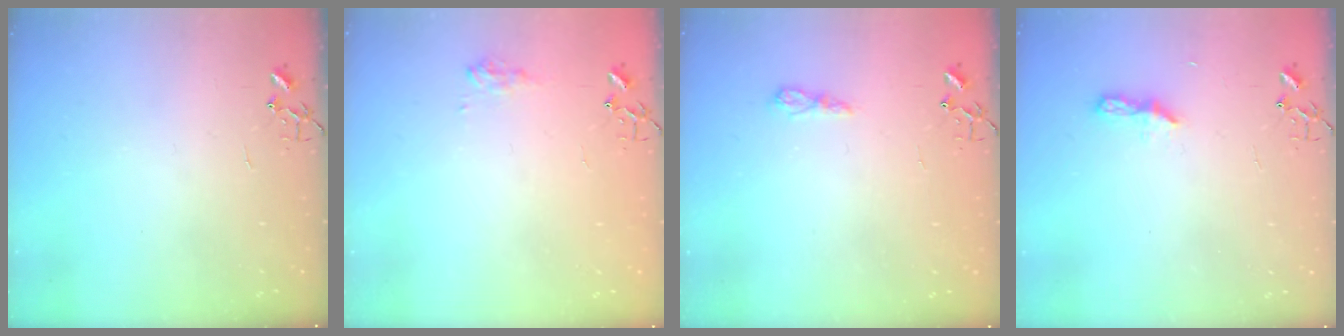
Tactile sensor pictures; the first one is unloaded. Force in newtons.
{"total": 7.7, "press": 7.7, "slide": 0.4}
{"total": 5.5, "press": 5.5, "slide": 0.6}
{"total": 5.9, "press": 5.8, "slide": 0.7}